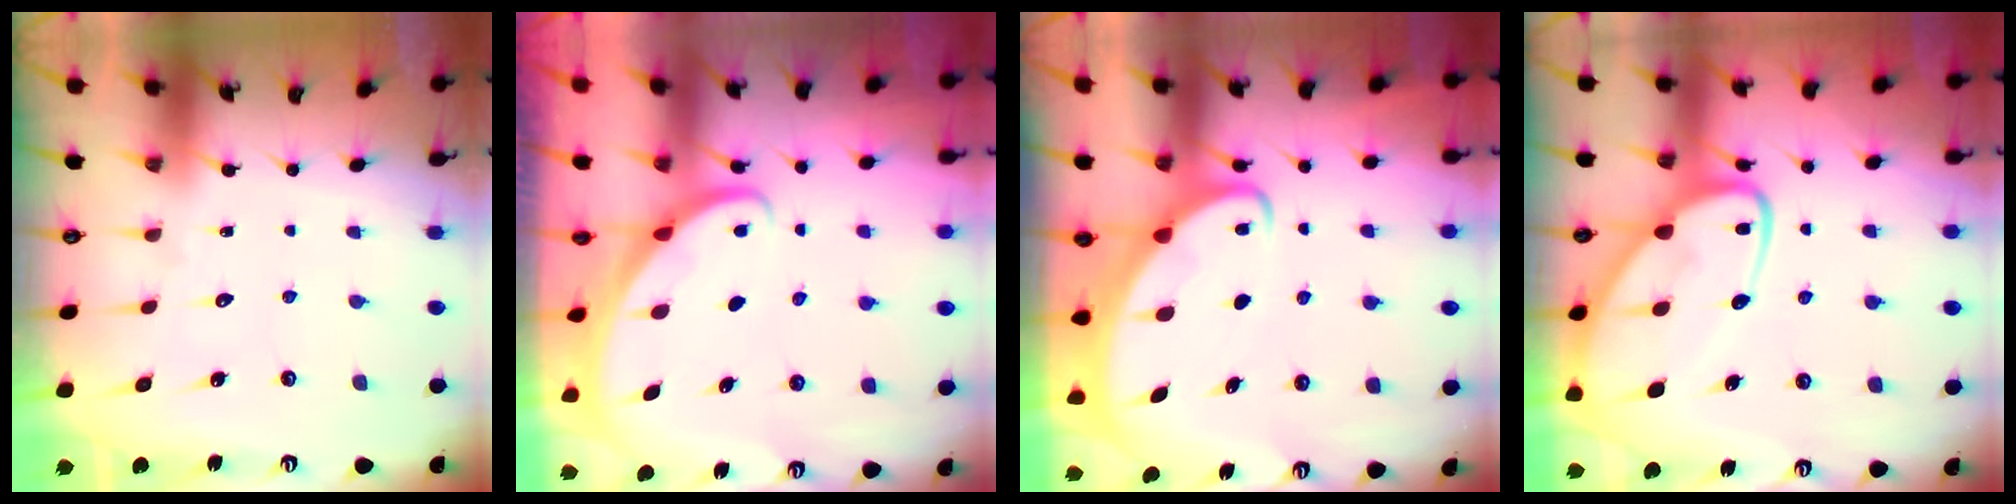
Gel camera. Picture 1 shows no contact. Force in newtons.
{"total": 2.3, "press": 2.3, "slide": 0.1}
{"total": 2.5, "press": 2.4, "slide": 0.3}
{"total": 14.6, "press": 14.6, "slide": 1.5}